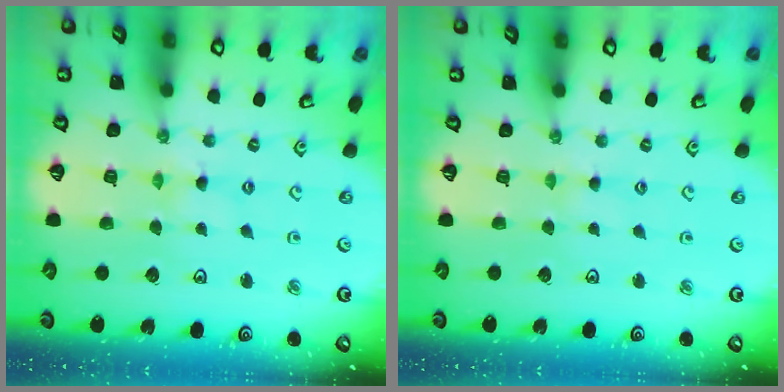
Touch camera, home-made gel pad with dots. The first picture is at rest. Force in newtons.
{"total": 1.3, "press": 1.3, "slide": 0.3}